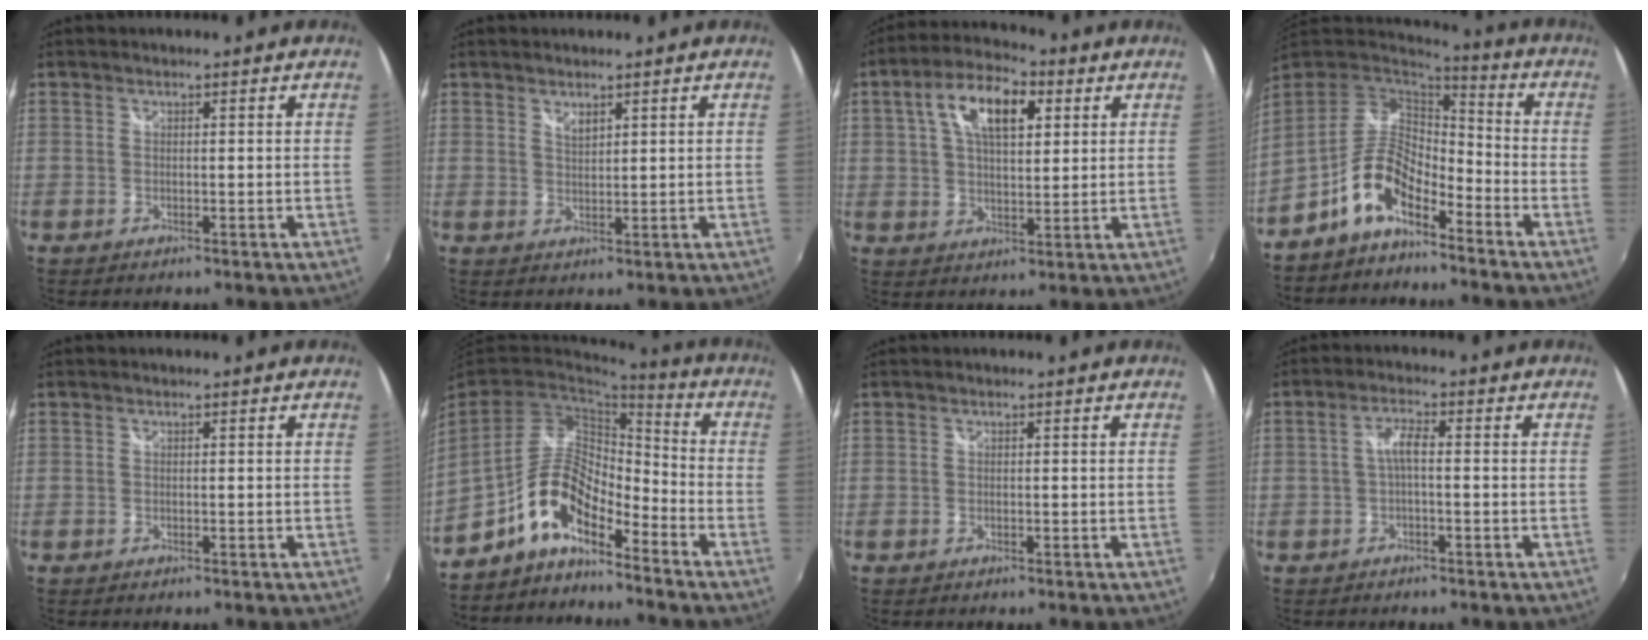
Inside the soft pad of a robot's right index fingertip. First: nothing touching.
{"total": 2.0, "force": [1.6, 0.7, 1.0], "torque": [-0.015, -0.002, 0.028]}
{"total": 11.7, "force": [4.2, 5.5, 9.5], "torque": [-0.167, 0.027, 0.068]}
{"total": 10.4, "force": [-6.5, 4.4, 6.8], "torque": [-0.144, 0.015, -0.126]}
{"total": 0.0}
{"total": 10.7, "force": [-7.2, 3.9, 6.9], "torque": [-0.144, 0.012, -0.141]}
{"total": 0.0}
{"total": 2.8, "force": [-0.5, 0.6, 2.7], "torque": [-0.056, 0.007, -0.009]}